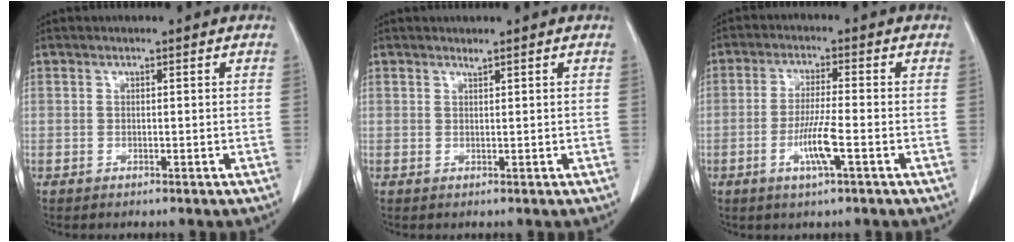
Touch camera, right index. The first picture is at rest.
{"total": 0.8, "force": [0.7, 0.1, 0.3], "torque": [-0.008, 0.000, 0.017]}
{"total": 6.6, "force": [-2.4, 0.4, 6.2], "torque": [-0.120, -0.007, -0.042]}